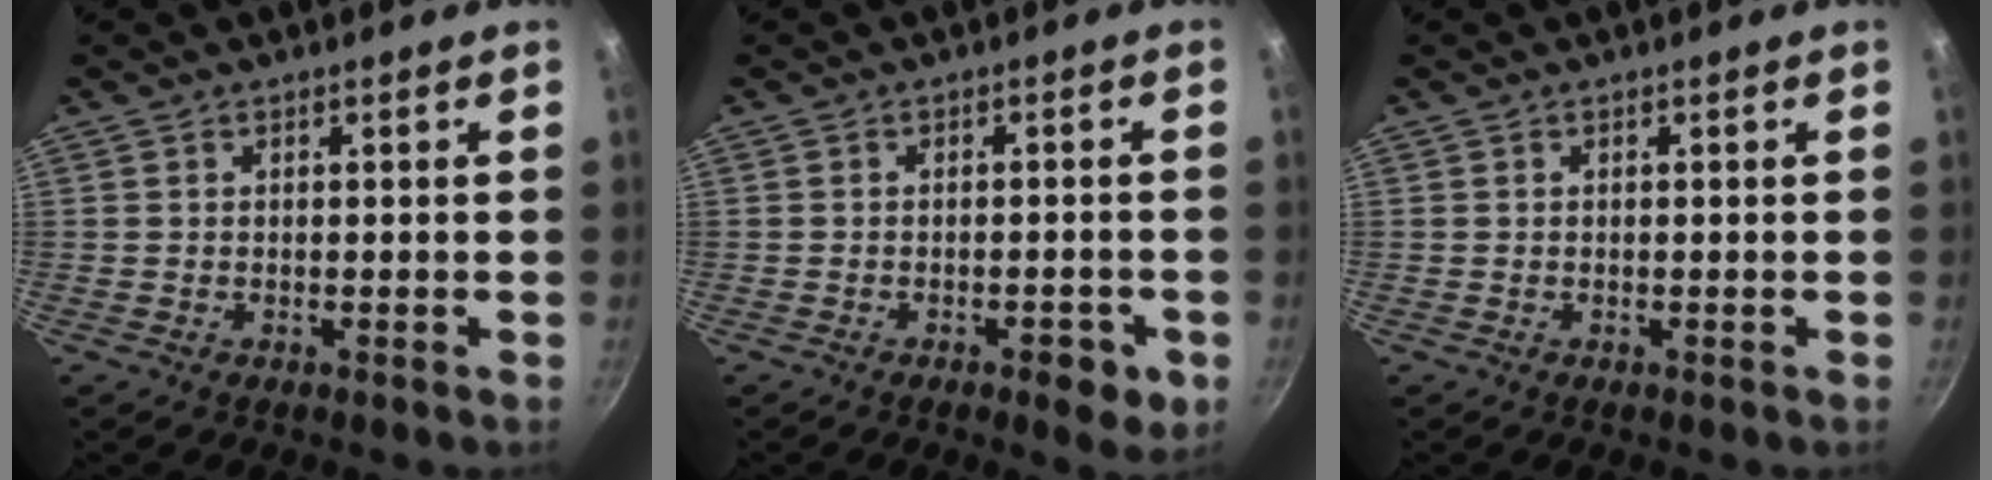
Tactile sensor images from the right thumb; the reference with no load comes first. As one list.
[{"total": 4.8, "force": [-2.2, 1.7, 3.9], "torque": [-0.041, 0.005, -0.026]}, {"total": 0.0}]